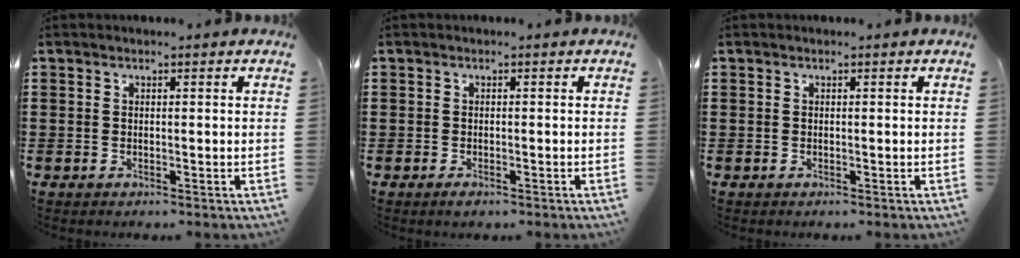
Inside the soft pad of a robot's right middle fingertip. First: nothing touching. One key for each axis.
{"total": 0.7, "fx": -0.6, "fy": 0.1, "fz": 0.4, "tx": -0.010, "ty": -0.008, "tz": -0.010}
{"total": 0.0}